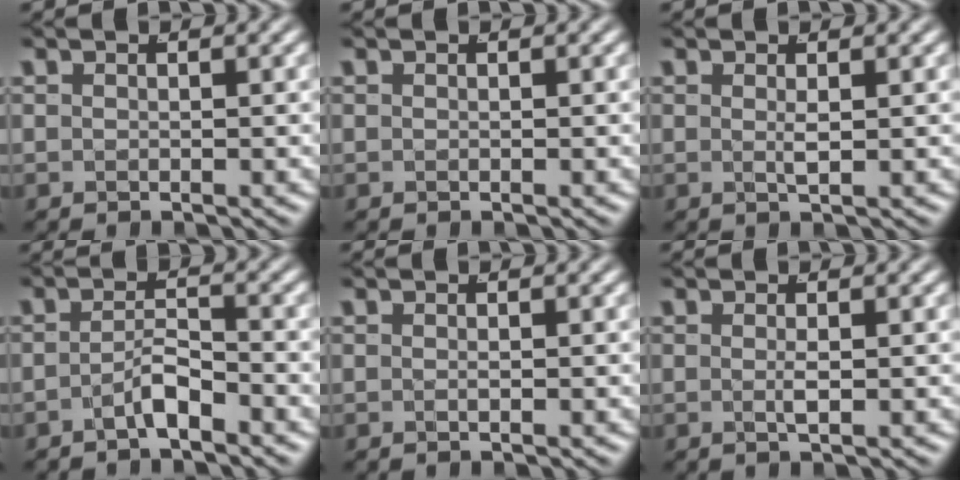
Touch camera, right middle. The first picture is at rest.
{"total": 0.0}
{"total": 1.0, "force": [0.2, -0.5, 0.9], "torque": [-0.017, -0.006, 0.007]}
{"total": 2.4, "force": [-2.1, 0.2, 1.2], "torque": [-0.017, -0.006, -0.037]}
{"total": 0.5, "force": [-0.2, -0.3, 0.3], "torque": [-0.008, -0.005, 0.001]}
{"total": 1.0, "force": [-0.1, -0.4, 0.9], "torque": [-0.016, -0.005, 0.000]}